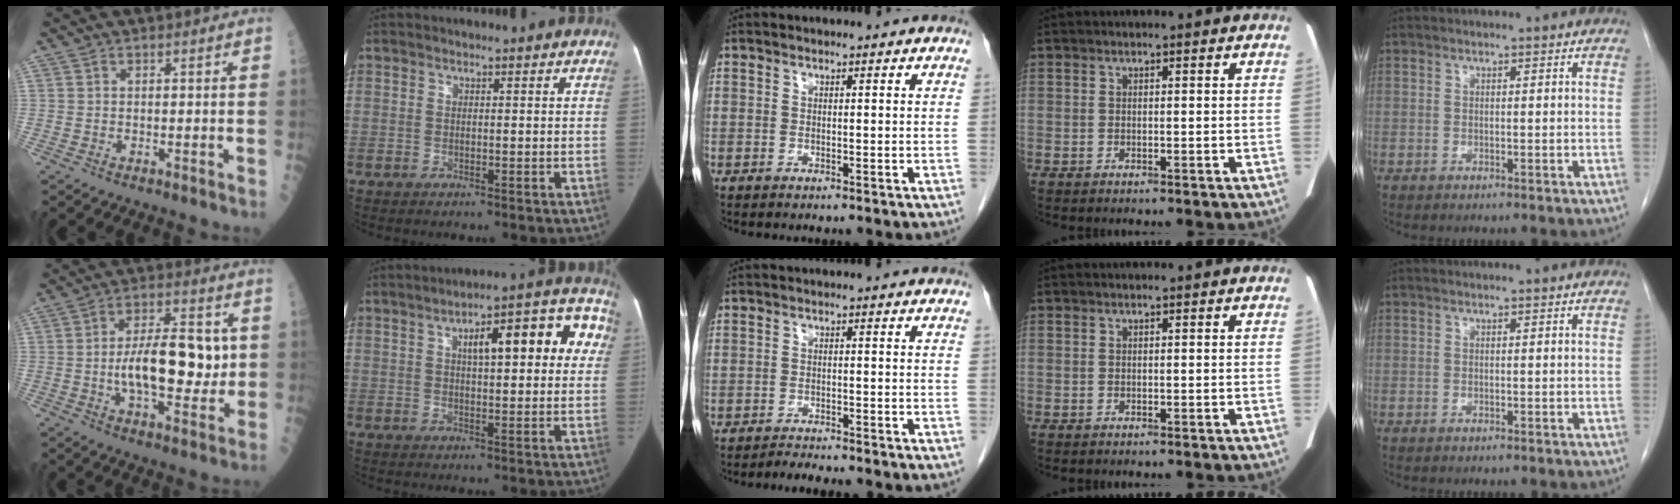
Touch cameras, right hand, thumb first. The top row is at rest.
{"thumb": {"total": 16.0, "force": [-0.1, 7.3, 14.2], "torque": [-0.199, 0.008, -0.002]}, "index": {"total": 14.1, "force": [4.0, 4.2, 12.8], "torque": [-0.153, 0.044, 0.046]}, "middle": {"total": 2.3, "force": [-2.2, -0.6, 0.4], "torque": [-0.012, -0.010, -0.038]}}